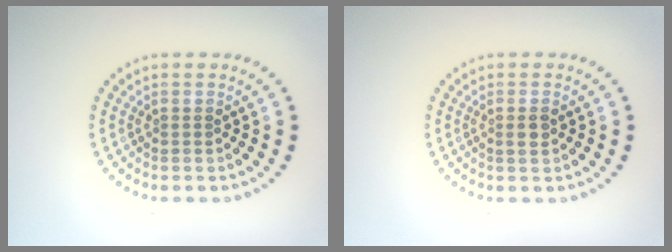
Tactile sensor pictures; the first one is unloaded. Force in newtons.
{"total": 1.1, "press": 1.0, "slide": 0.3}